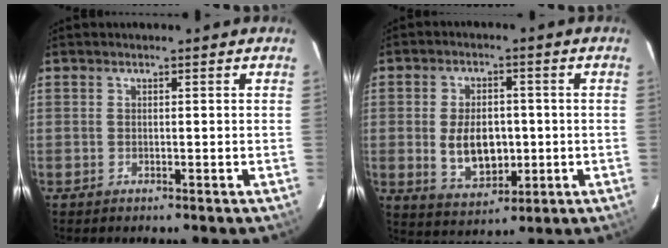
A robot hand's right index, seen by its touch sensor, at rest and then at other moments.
{"total": 9.5, "force": [-0.8, 5.9, 7.4], "torque": [-0.146, -0.004, 0.000]}